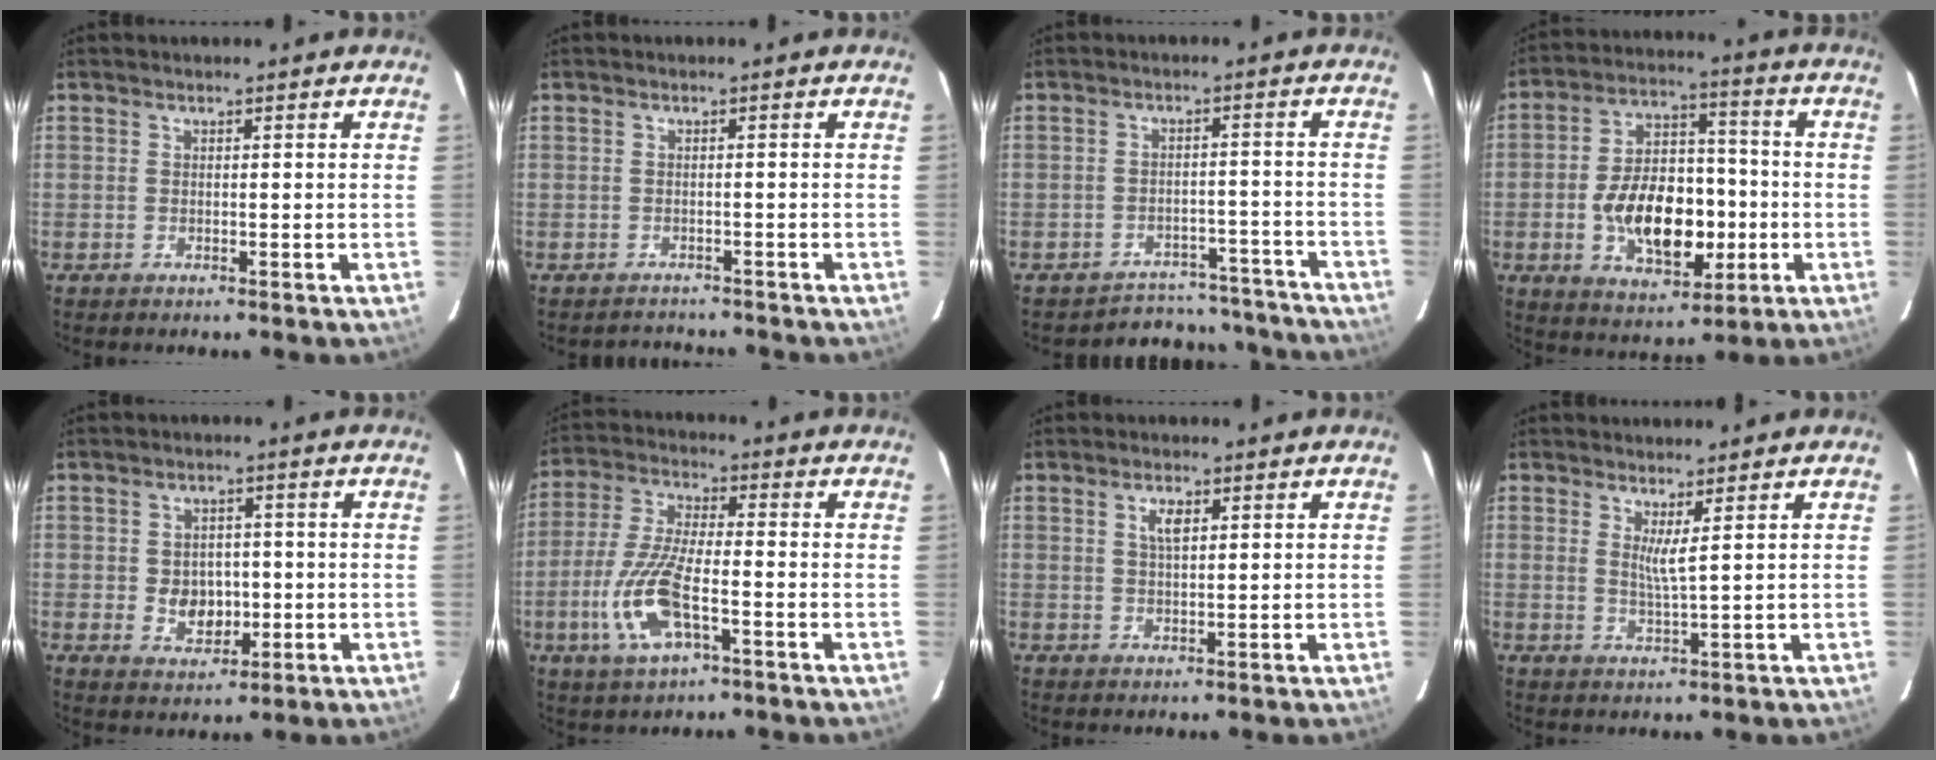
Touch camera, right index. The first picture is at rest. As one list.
[{"total": 2.7, "force": [-2.4, 1.2, -0.2], "torque": [0.003, 0.013, -0.037]}, {"total": 13.9, "force": [-12.9, 5.0, 1.6], "torque": [-0.031, 0.038, -0.153]}, {"total": 16.1, "force": [-3.6, 9.5, 12.5], "torque": [-0.237, 0.016, -0.044]}, {"total": 6.0, "force": [-0.8, 4.8, 3.5], "torque": [-0.066, 0.001, -0.001]}, {"total": 12.6, "force": [-4.5, 4.1, 11.1], "torque": [-0.241, -0.008, -0.086]}, {"total": 2.8, "force": [1.1, 1.2, 2.3], "torque": [-0.042, 0.004, 0.020]}, {"total": 2.8, "force": [1.4, -0.4, 2.4], "torque": [-0.045, -0.011, 0.021]}]